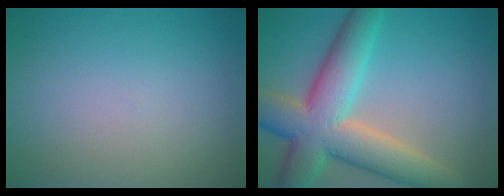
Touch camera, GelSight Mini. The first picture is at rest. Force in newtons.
{"total": 10.0, "press": 10.0, "slide": 0.5}